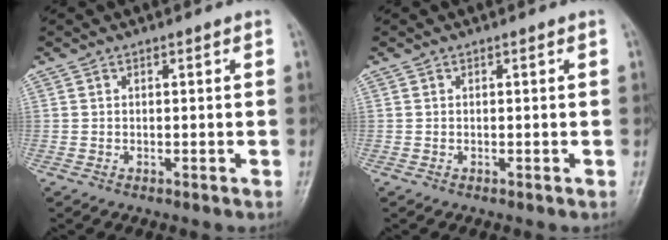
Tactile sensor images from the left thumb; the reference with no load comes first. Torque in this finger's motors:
{"motor_torque": [-0.03, 0.03, 0.04, -0.08, 0.00]}